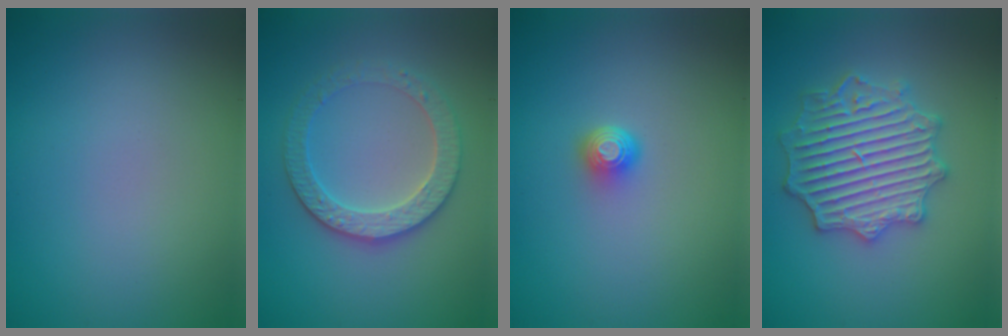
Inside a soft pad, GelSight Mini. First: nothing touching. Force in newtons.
{"total": 3.8, "press": 3.7, "slide": 1.2}
{"total": 1.6, "press": 1.2, "slide": 1.1}
{"total": 6.5, "press": 6.5, "slide": 1.0}